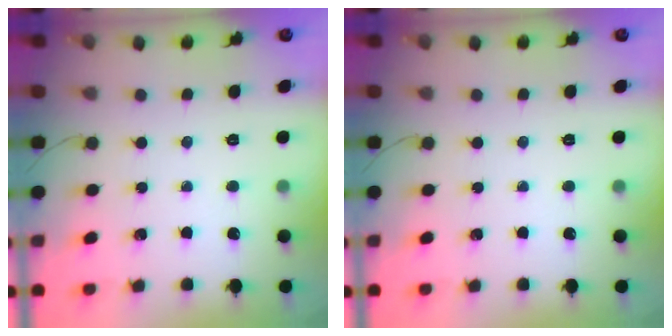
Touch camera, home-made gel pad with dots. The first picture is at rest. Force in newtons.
{"total": 0.0}